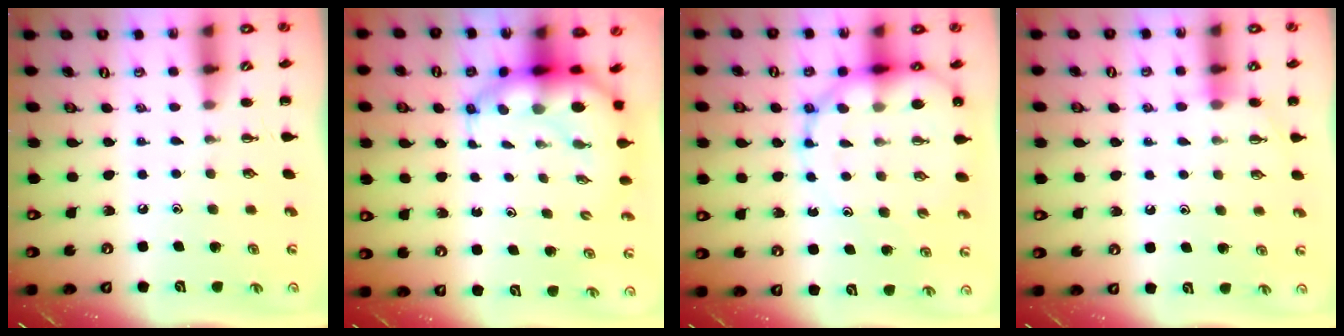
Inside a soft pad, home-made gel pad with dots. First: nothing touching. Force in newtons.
{"total": 8.0, "press": 7.6, "slide": 2.2}
{"total": 15.4, "press": 14.7, "slide": 4.6}
{"total": 4.5, "press": 4.3, "slide": 1.3}